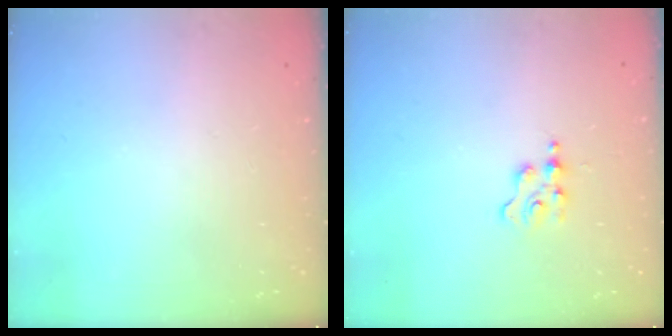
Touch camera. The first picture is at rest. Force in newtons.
{"total": 2.5, "press": 2.5, "slide": 0.3}